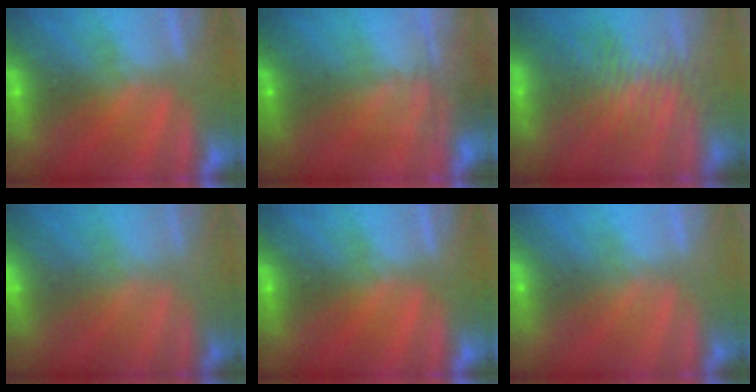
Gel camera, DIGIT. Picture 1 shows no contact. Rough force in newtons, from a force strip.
{"total": 7.7}
{"total": 3.9}
{"total": 3.1}
{"total": 0.0}
{"total": 2.9}